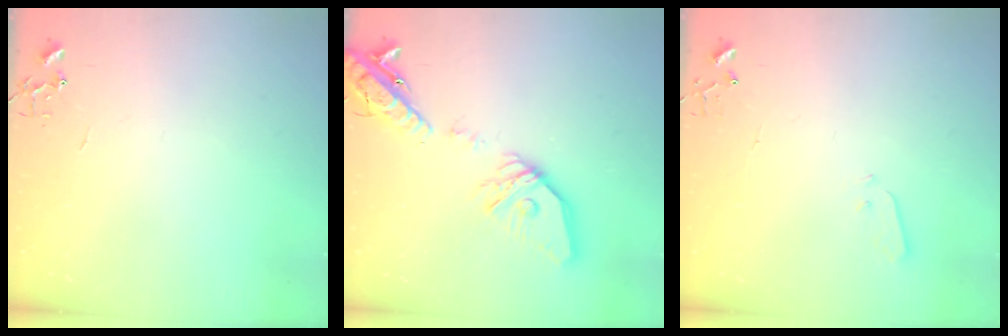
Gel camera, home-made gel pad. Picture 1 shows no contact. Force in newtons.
{"total": 21.4, "press": 21.2, "slide": 3.5}
{"total": 3.4, "press": 3.3, "slide": 0.7}